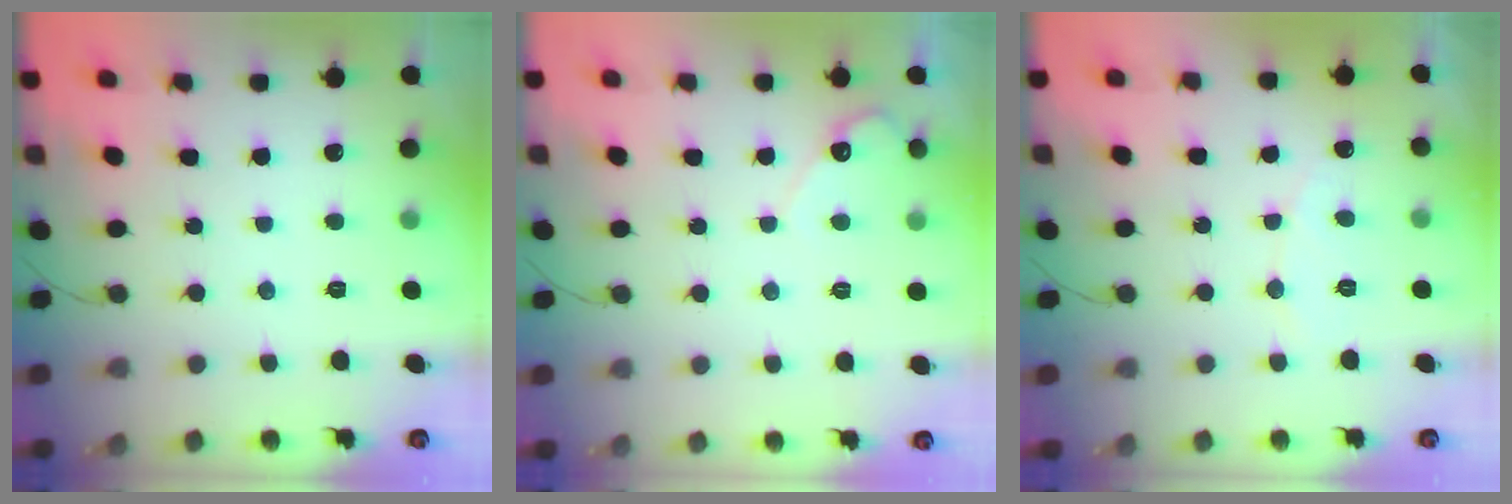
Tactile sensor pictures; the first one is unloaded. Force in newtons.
{"total": 4.2, "press": 4.2, "slide": 0.3}
{"total": 4.4, "press": 4.4, "slide": 0.4}